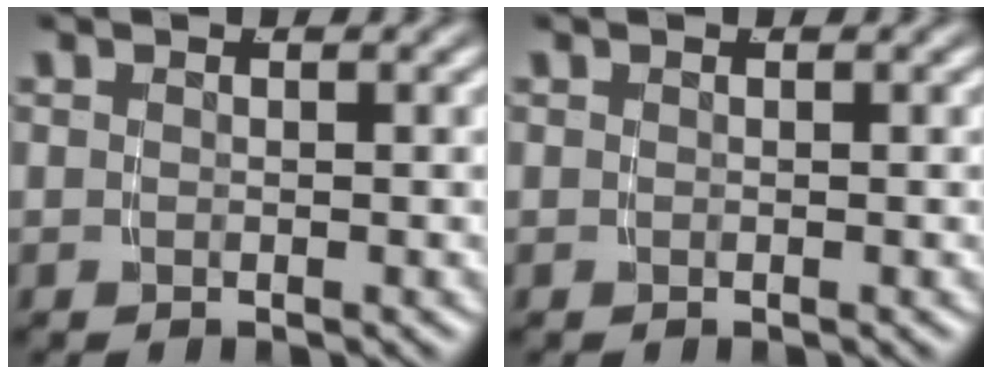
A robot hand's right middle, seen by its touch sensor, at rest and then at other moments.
{"total": 0.0}